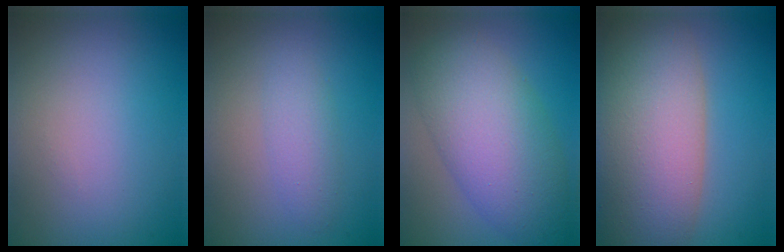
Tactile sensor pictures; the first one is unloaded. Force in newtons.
{"total": 1.9, "press": 1.9, "slide": 0.1}
{"total": 8.8, "press": 8.8, "slide": 0.1}
{"total": 11.7, "press": 11.7, "slide": 0.7}